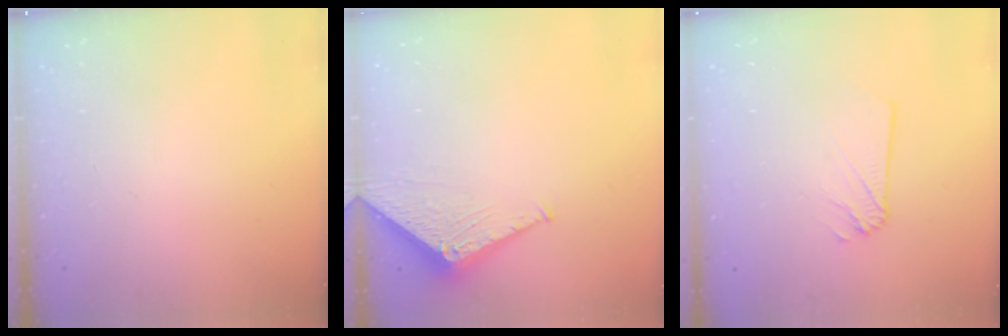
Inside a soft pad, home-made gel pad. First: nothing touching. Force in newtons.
{"total": 4.9, "press": 4.8, "slide": 0.5}
{"total": 2.3, "press": 2.3, "slide": 0.2}